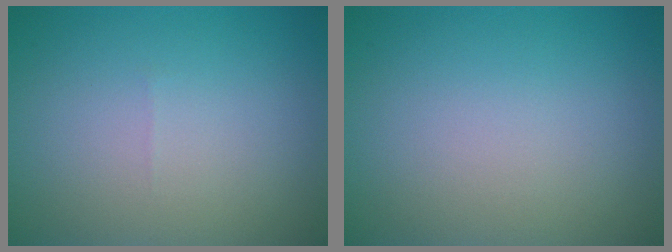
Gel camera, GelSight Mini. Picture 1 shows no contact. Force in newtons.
{"total": 0.0}